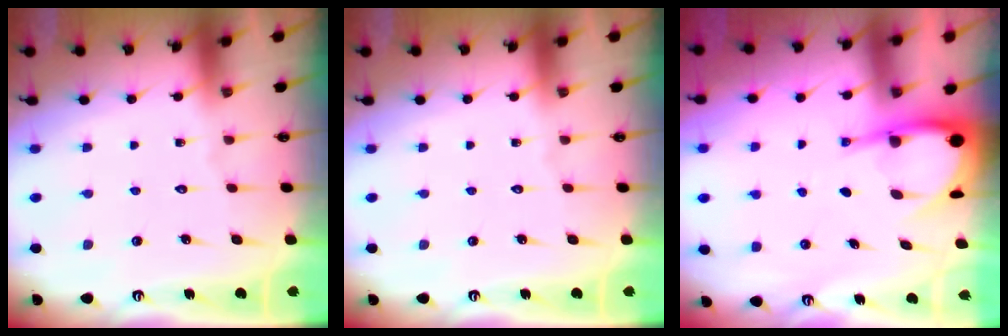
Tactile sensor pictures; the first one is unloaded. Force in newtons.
{"total": 0.0}
{"total": 7.3, "press": 7.3, "slide": 0.9}